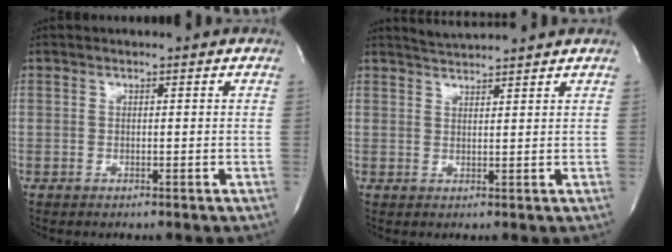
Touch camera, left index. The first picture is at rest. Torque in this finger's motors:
{"motor_torque": [0.27, -0.46, -0.09, -0.01]}